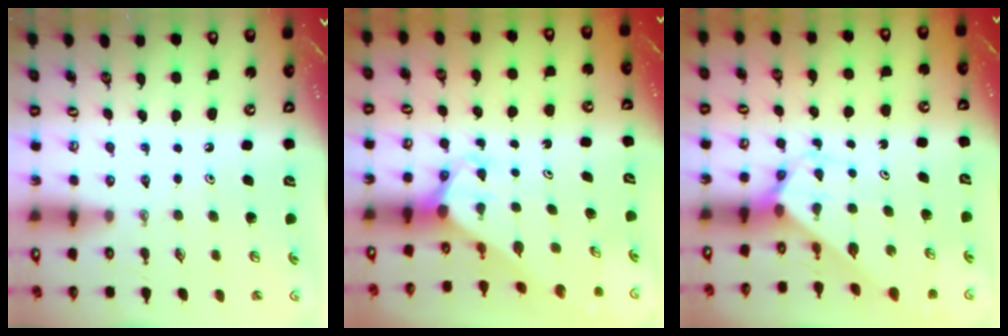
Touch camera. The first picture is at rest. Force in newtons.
{"total": 3.1, "press": 3.1, "slide": 0.2}
{"total": 2.6, "press": 2.6, "slide": 0.2}